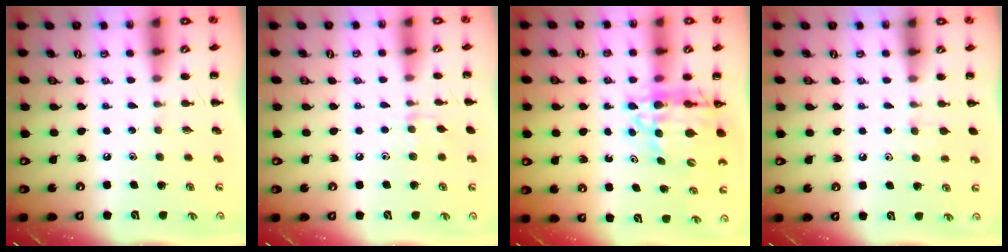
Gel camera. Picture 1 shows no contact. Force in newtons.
{"total": 5.8, "press": 5.5, "slide": 1.9}
{"total": 12.4, "press": 11.7, "slide": 4.1}
{"total": 3.9, "press": 3.6, "slide": 1.6}